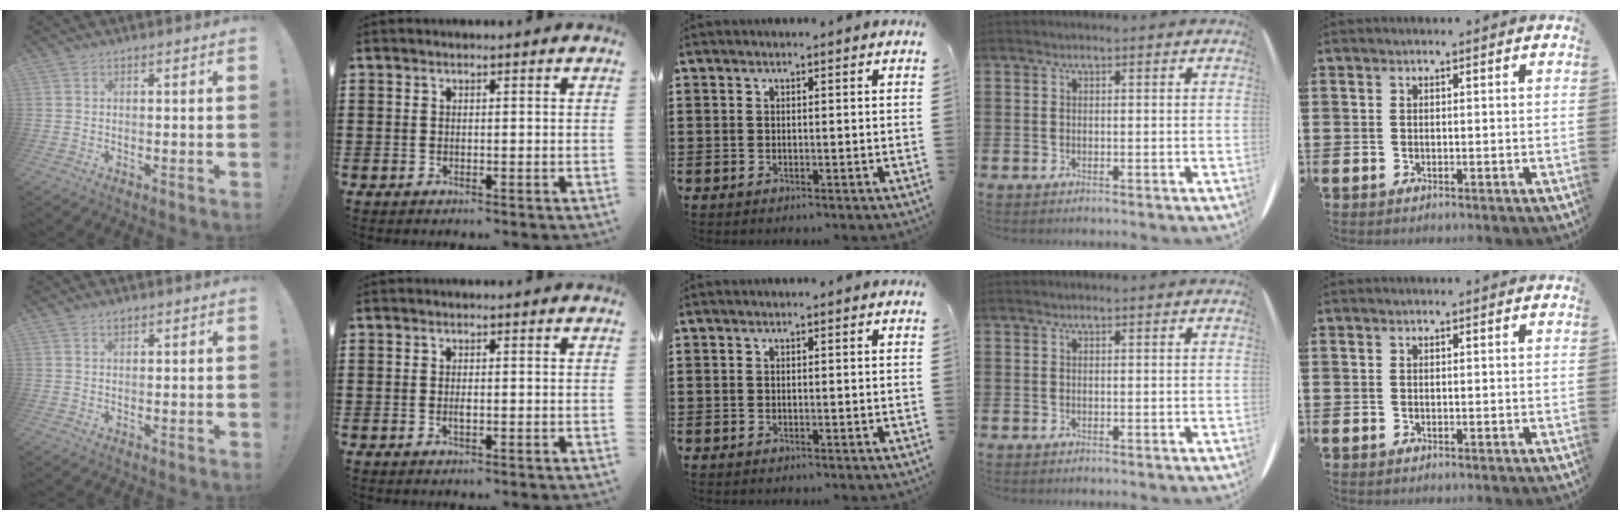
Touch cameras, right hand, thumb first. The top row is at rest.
{"thumb": {"total": 1.0, "force": [0.8, 0.4, 0.4], "torque": [-0.008, -0.001, 0.015]}, "index": {"total": 1.1, "force": [-0.2, 0.4, 1.0], "torque": [-0.020, -0.001, -0.003]}}